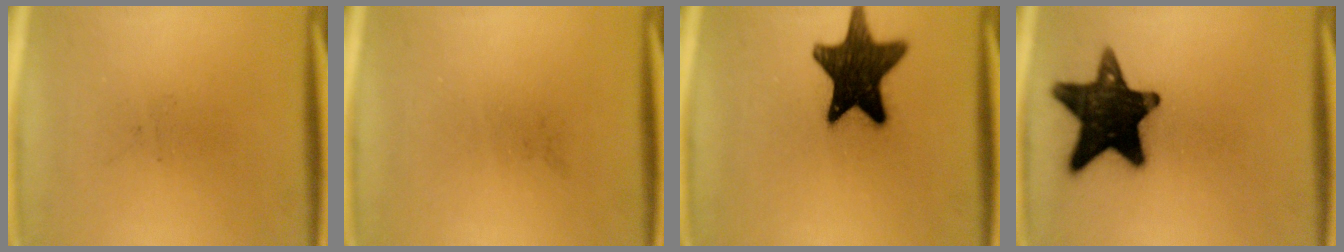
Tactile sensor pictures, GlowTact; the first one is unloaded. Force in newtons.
{"total": 0.0}
{"total": 16.2}
{"total": 17.1}